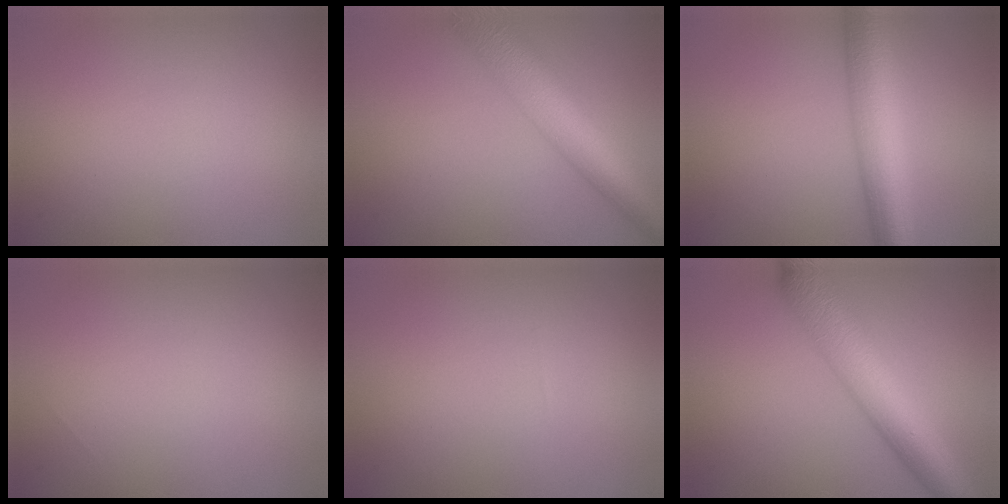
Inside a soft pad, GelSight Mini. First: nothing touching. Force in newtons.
{"total": 7.8, "press": 7.8, "slide": 0.3}
{"total": 7.0, "press": 7.0, "slide": 0.0}
{"total": 0.0}
{"total": 0.0}
{"total": 7.9, "press": 7.9, "slide": 0.3}